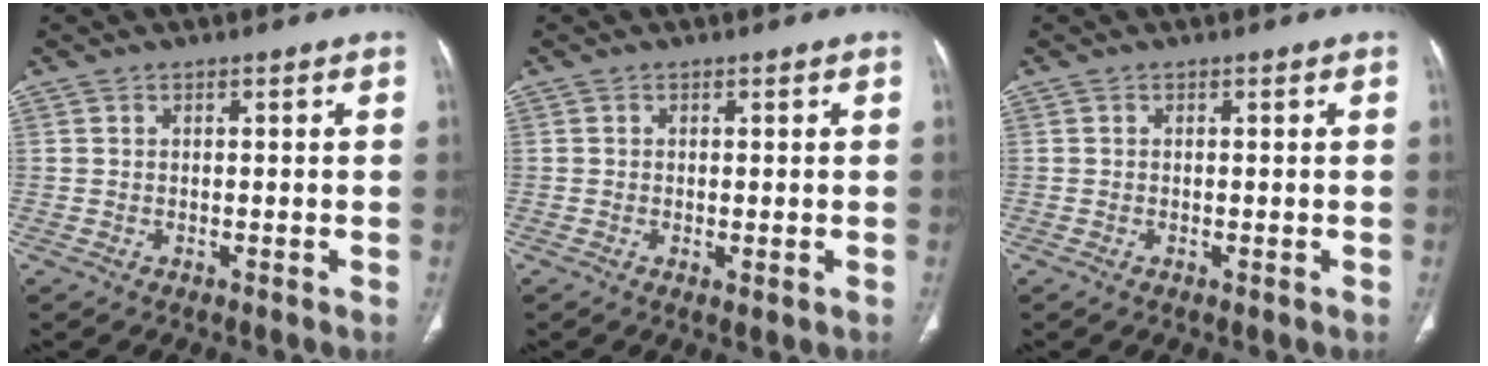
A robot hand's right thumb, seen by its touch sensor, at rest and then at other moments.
{"total": 1.4, "force": [-0.3, 0.5, 1.3], "torque": [-0.027, -0.006, -0.003]}
{"total": 0.5, "force": [-0.2, 0.3, 0.4], "torque": [-0.009, -0.002, -0.004]}